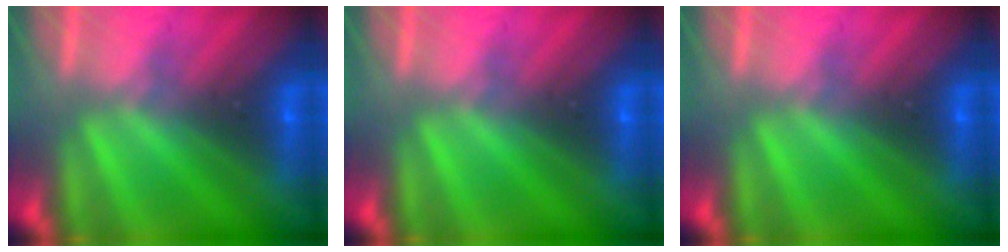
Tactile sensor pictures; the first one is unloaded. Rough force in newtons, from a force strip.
{"total": 0.0}
{"total": 0.0}